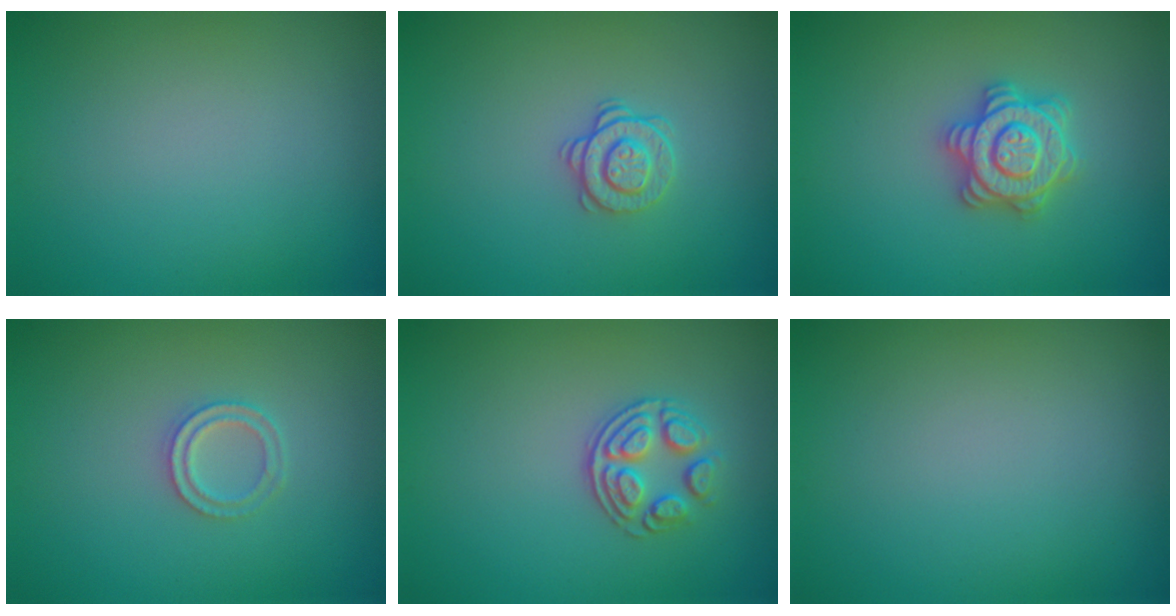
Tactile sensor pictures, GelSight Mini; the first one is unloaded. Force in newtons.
{"total": 1.7, "press": 1.3, "slide": 1.1}
{"total": 4.4, "press": 4.3, "slide": 0.7}
{"total": 1.7, "press": 1.6, "slide": 0.4}
{"total": 2.9, "press": 2.5, "slide": 1.4}
{"total": 0.0}